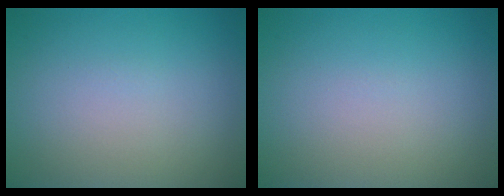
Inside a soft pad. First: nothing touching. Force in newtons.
{"total": 0.0}